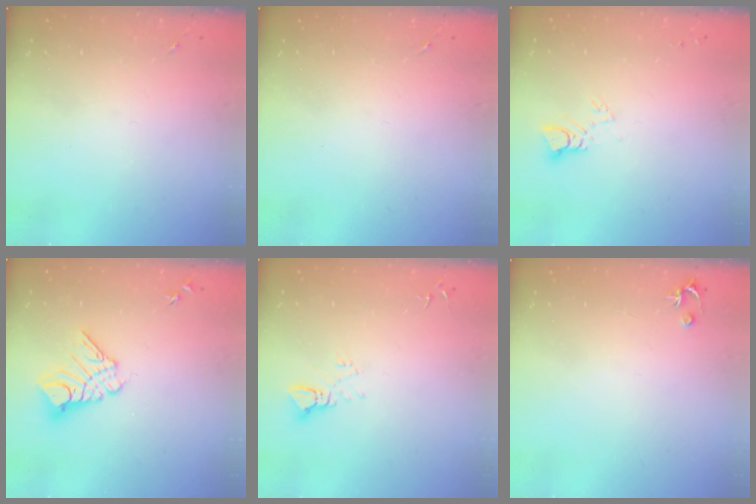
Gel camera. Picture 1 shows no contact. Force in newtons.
{"total": 0.0}
{"total": 3.6, "press": 3.6, "slide": 0.2}
{"total": 11.6, "press": 11.6, "slide": 1.2}
{"total": 3.4, "press": 3.4, "slide": 0.2}
{"total": 2.5, "press": 2.5, "slide": 0.2}